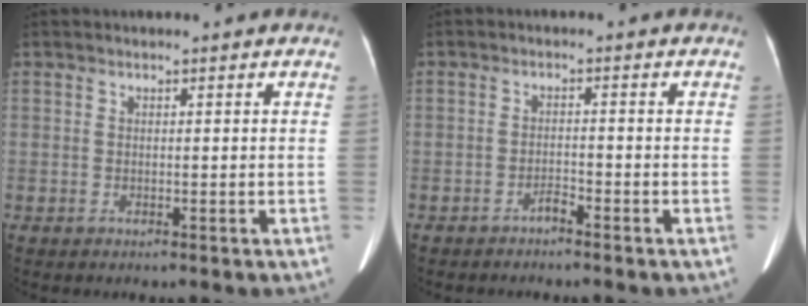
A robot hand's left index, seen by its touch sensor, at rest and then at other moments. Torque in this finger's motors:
{"motor_torque": [0.16, 0.15, 0.00, 0.02]}